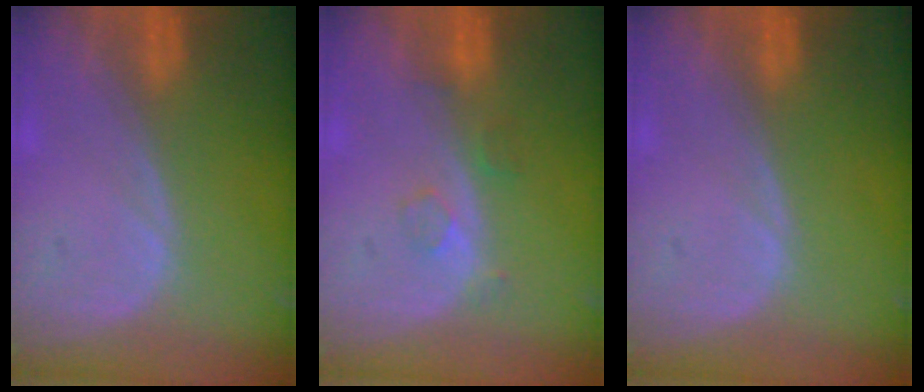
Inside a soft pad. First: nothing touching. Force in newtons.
{"total": 2.1, "press": 2.1, "slide": 0.2}
{"total": 0.0}